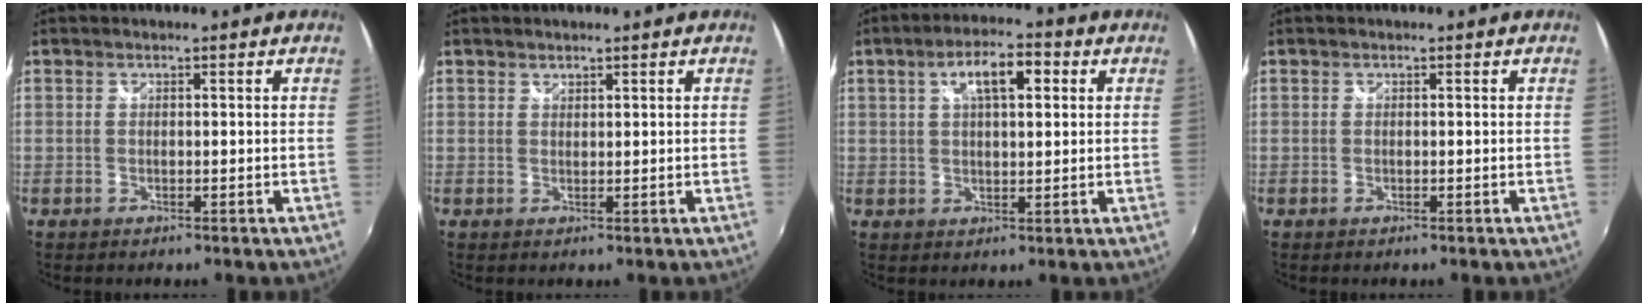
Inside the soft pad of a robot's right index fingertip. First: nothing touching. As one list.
[{"total": 0.8, "force": [0.7, 0.4, 0.1], "torque": [0.002, 0.003, 0.014]}, {"total": 7.9, "force": [2.8, 3.1, 6.8], "torque": [-0.114, 0.019, 0.045]}, {"total": 0.0}]